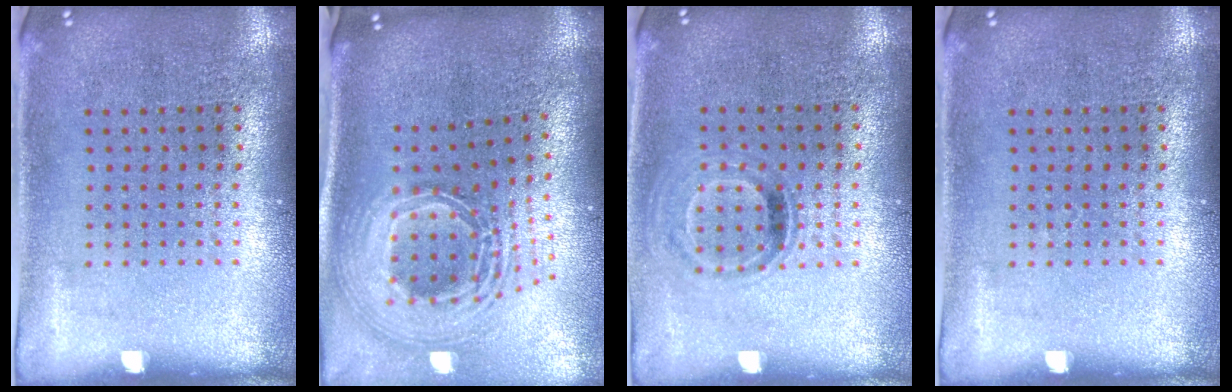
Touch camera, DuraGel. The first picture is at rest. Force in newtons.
{"total": 2.9, "press": 2.0, "slide": 2.1}
{"total": 1.0, "press": 0.9, "slide": 0.6}
{"total": 0.0}